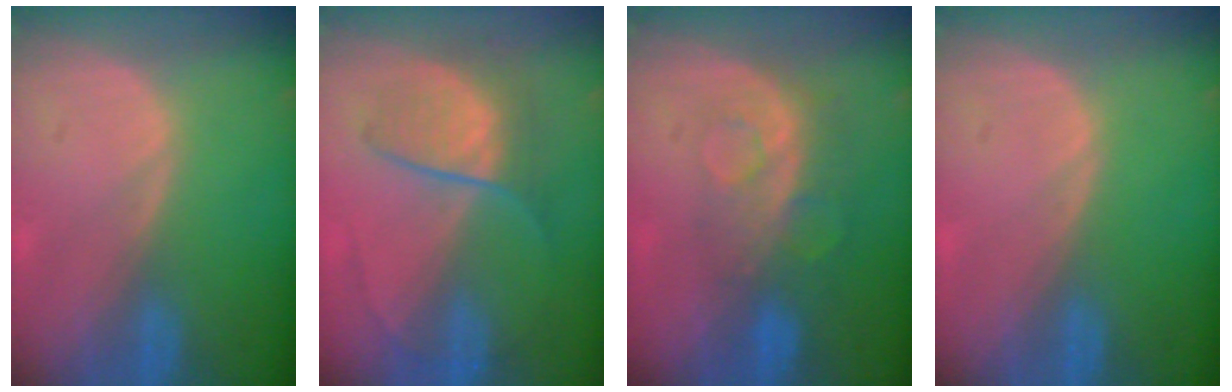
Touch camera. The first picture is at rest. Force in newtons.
{"total": 6.4, "press": 6.4, "slide": 0.6}
{"total": 8.4, "press": 7.0, "slide": 4.5}
{"total": 0.0}